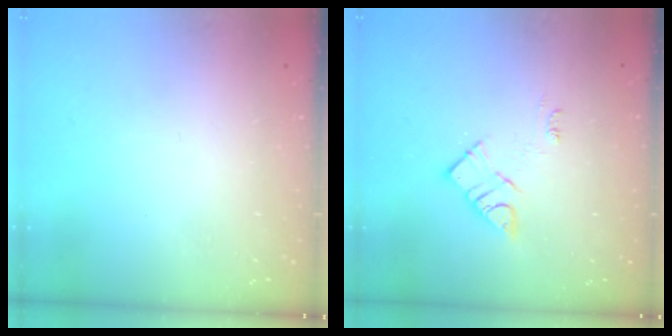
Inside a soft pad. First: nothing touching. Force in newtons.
{"total": 8.7, "press": 8.7, "slide": 0.3}